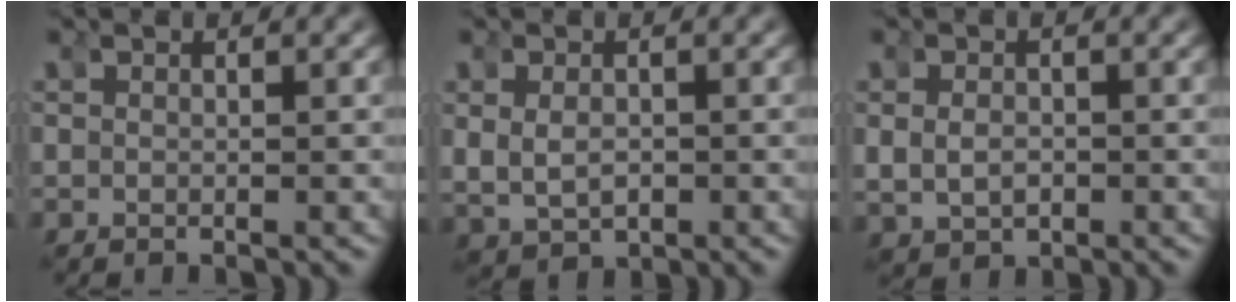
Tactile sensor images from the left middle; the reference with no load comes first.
{"total": 2.1, "force": [0.2, 2.1, -0.1], "torque": [-0.018, -0.013, 0.012]}
{"total": 1.4, "force": [0.6, 1.1, -0.7], "torque": [-0.001, -0.006, 0.015]}